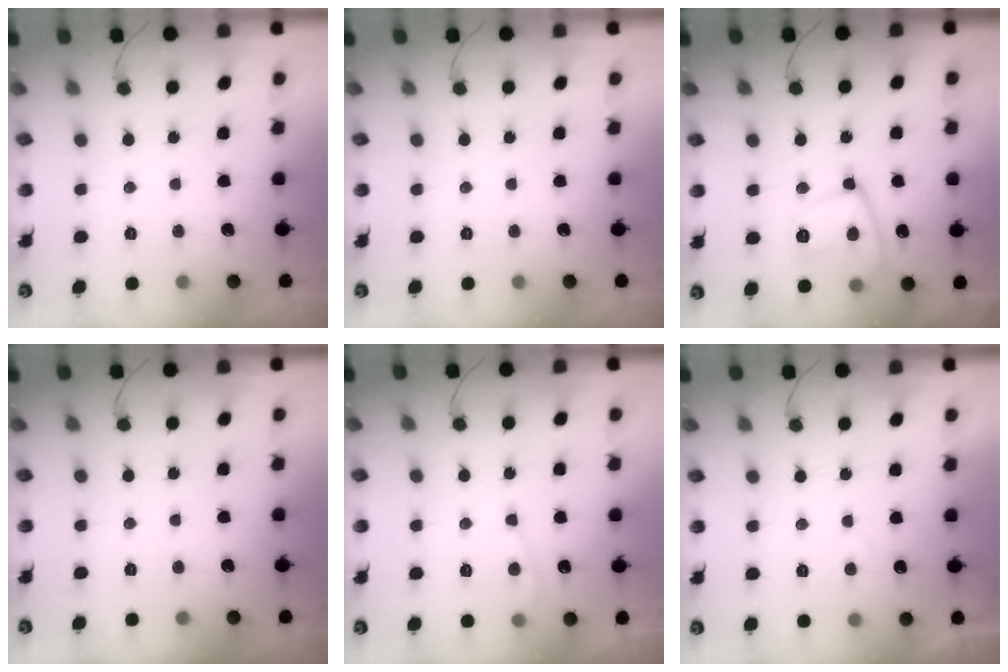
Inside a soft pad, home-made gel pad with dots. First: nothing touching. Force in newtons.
{"total": 0.0}
{"total": 14.1, "press": 14.1, "slide": 1.3}
{"total": 0.0}
{"total": 4.0, "press": 3.9, "slide": 0.4}
{"total": 0.5, "press": 0.0, "slide": 0.5}